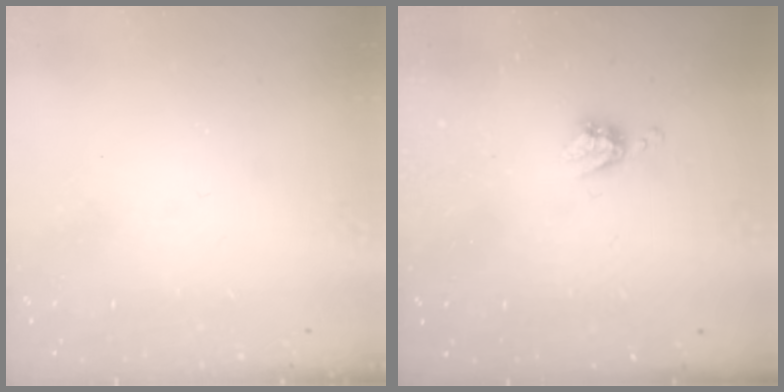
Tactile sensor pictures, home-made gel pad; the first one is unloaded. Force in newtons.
{"total": 4.6, "press": 4.6, "slide": 0.3}